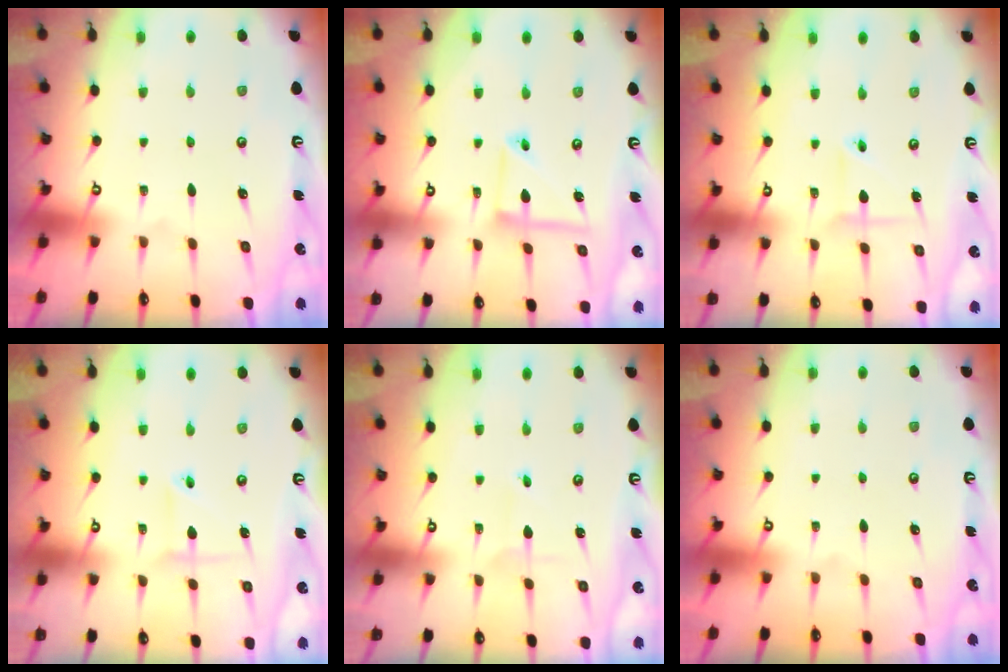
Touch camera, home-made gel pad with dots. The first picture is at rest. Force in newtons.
{"total": 9.0, "press": 8.9, "slide": 0.7}
{"total": 2.9, "press": 2.9, "slide": 0.2}
{"total": 2.9, "press": 2.9, "slide": 0.2}
{"total": 1.5, "press": 1.4, "slide": 0.2}
{"total": 0.0}